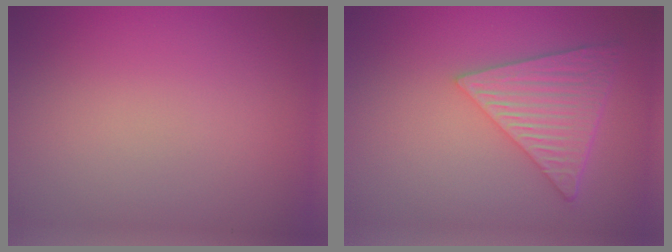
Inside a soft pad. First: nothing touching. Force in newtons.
{"total": 6.1, "press": 4.6, "slide": 4.0}